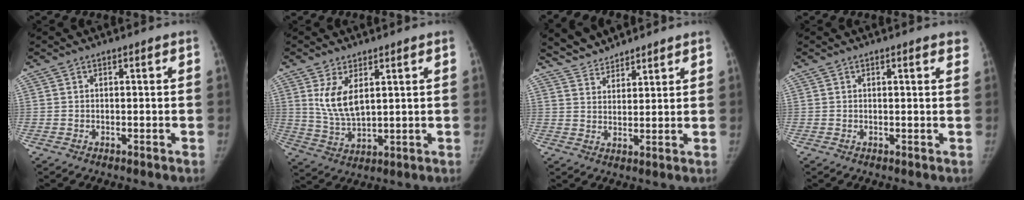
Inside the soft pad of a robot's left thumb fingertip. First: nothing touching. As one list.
[{"total": 7.6, "force": [2.9, 3.6, 6.0], "torque": [-0.108, -0.019, 0.069]}, {"total": 5.8, "force": [5.6, 1.6, 0.7], "torque": [-0.001, -0.017, 0.106]}, {"total": 2.7, "force": [2.0, 0.6, 1.7], "torque": [-0.007, -0.001, 0.016]}]